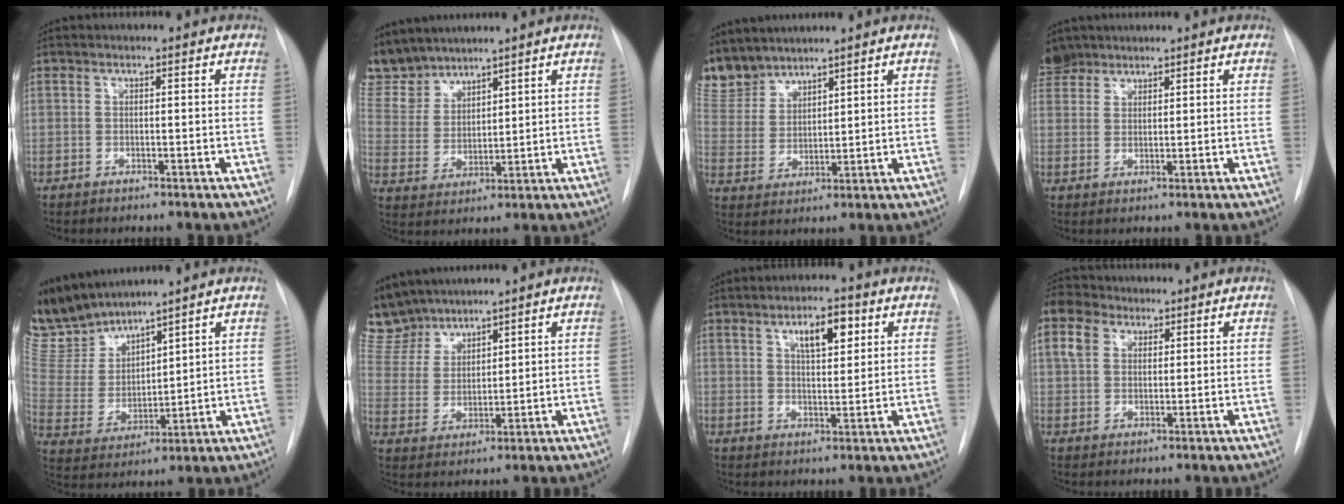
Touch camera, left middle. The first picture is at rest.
{"total": 9.3, "force": [8.6, 3.2, 1.1], "torque": [-0.035, 0.008, 0.193]}
{"total": 7.6, "force": [7.3, 2.1, 0.6], "torque": [-0.021, 0.006, 0.164]}
{"total": 5.9, "force": [4.9, 3.3, 0.8], "torque": [-0.011, 0.011, 0.096]}
{"total": 11.5, "force": [11.1, 2.0, 2.6], "torque": [-0.074, 0.001, 0.241]}
{"total": 9.3, "force": [8.6, 3.1, 1.2], "torque": [-0.039, 0.013, 0.188]}
{"total": 5.9, "force": [2.7, 2.2, 4.7], "torque": [-0.075, 0.005, 0.044]}
{"total": 6.1, "force": [3.1, 4.5, 2.7], "torque": [-0.074, 0.028, 0.060]}